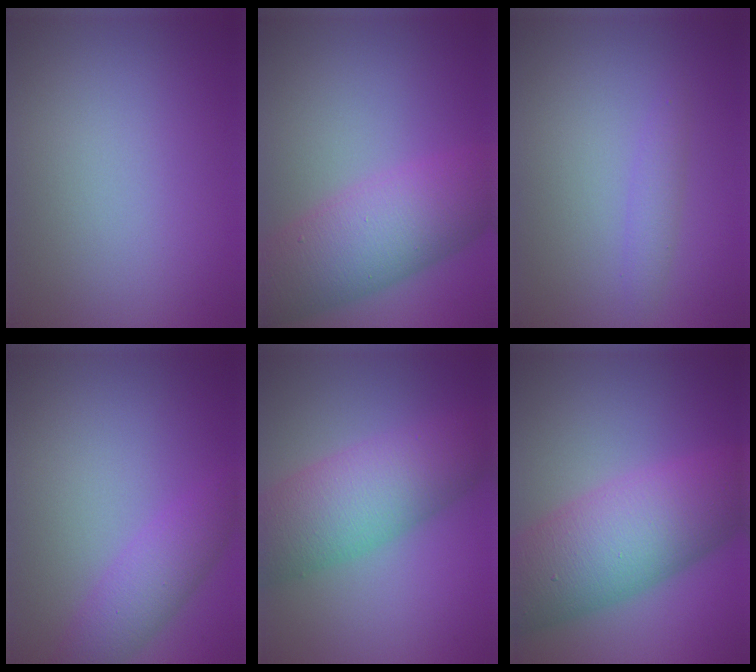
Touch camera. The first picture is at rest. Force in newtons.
{"total": 8.6, "press": 8.6, "slide": 0.3}
{"total": 1.3, "press": 1.3, "slide": 0.1}
{"total": 3.5, "press": 3.5, "slide": 0.2}
{"total": 8.5, "press": 8.5, "slide": 0.1}
{"total": 11.1, "press": 11.1, "slide": 0.5}